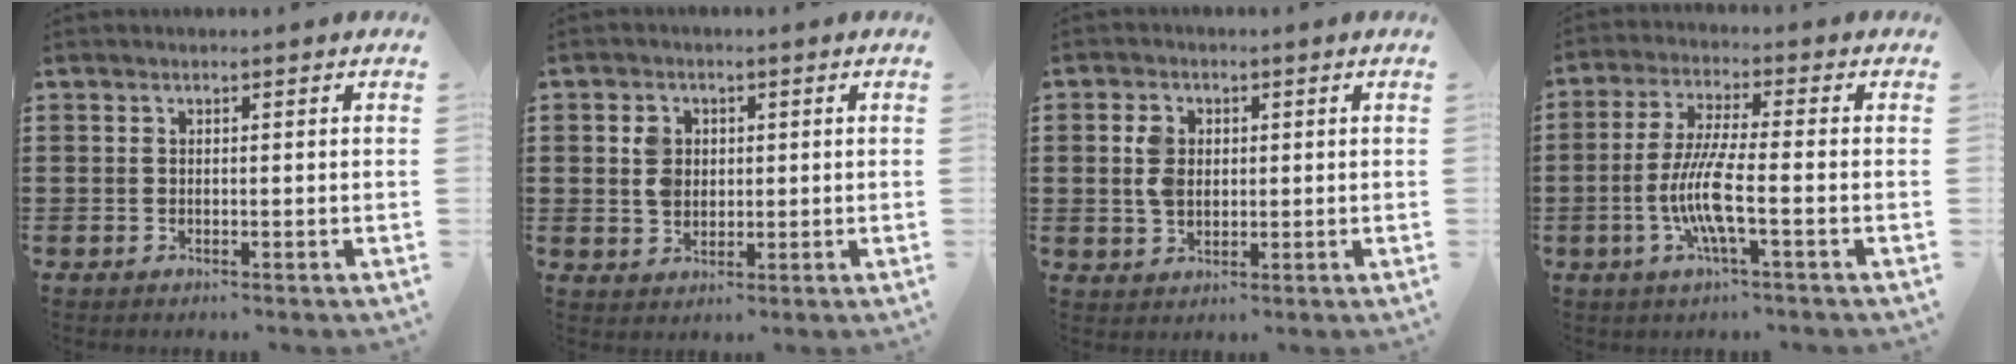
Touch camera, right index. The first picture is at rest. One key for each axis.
{"total": 4.0, "fx": 0.6, "fy": 3.3, "fz": 2.1, "tx": -0.052, "ty": 0.013, "tz": 0.010}
{"total": 4.2, "fx": 0.5, "fy": 3.0, "fz": 2.9, "tx": -0.071, "ty": 0.008, "tz": 0.007}
{"total": 8.4, "fx": -2.3, "fy": 1.3, "fz": 8.0, "tx": -0.183, "ty": -0.018, "tz": -0.054}